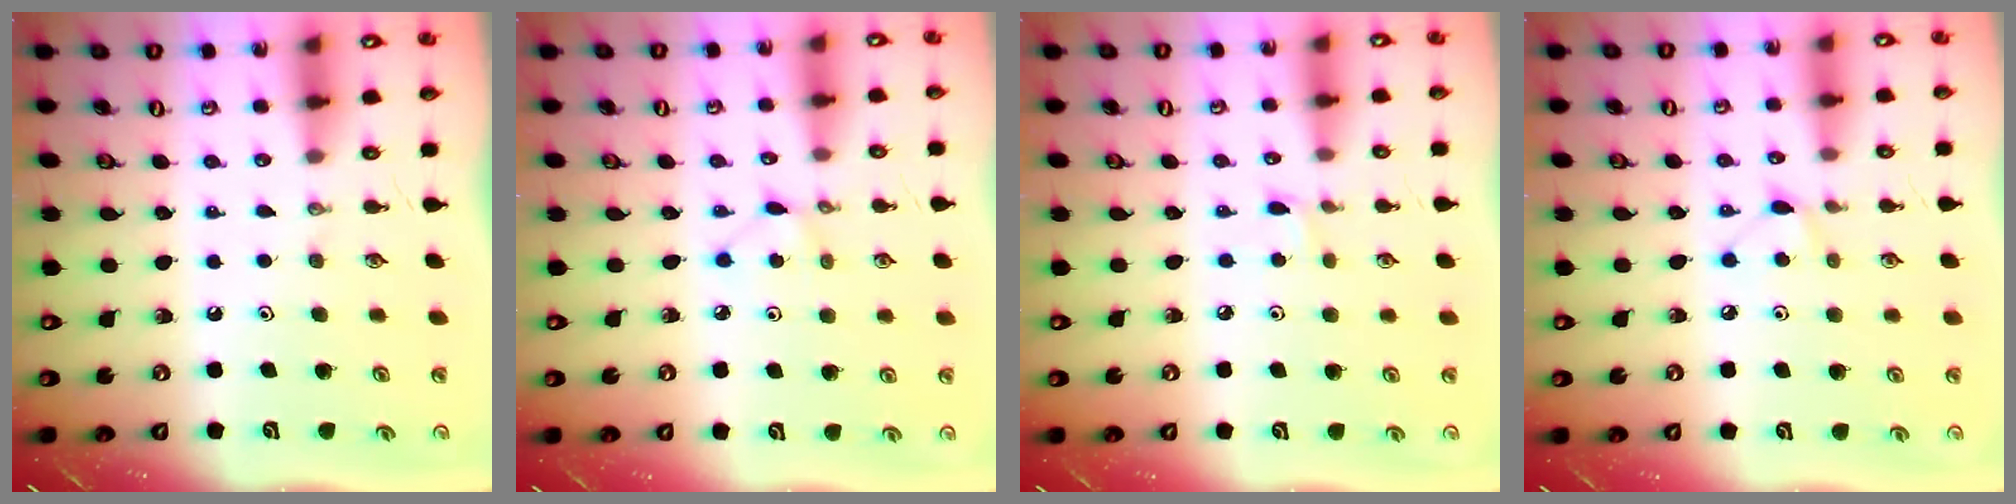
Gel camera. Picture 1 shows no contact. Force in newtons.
{"total": 2.1, "press": 2.1, "slide": 0.3}
{"total": 1.4, "press": 1.4, "slide": 0.2}
{"total": 4.4, "press": 4.3, "slide": 0.6}